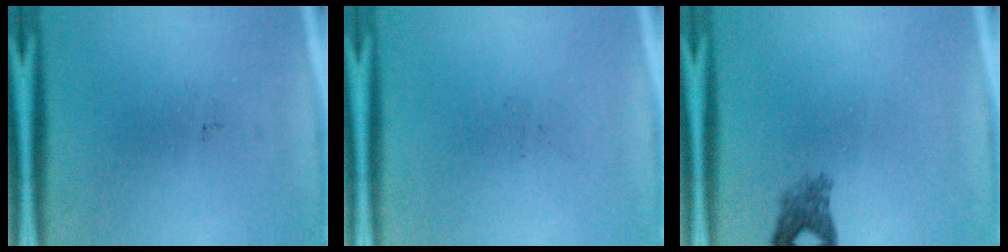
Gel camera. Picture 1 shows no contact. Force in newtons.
{"total": 0.0}
{"total": 2.5}